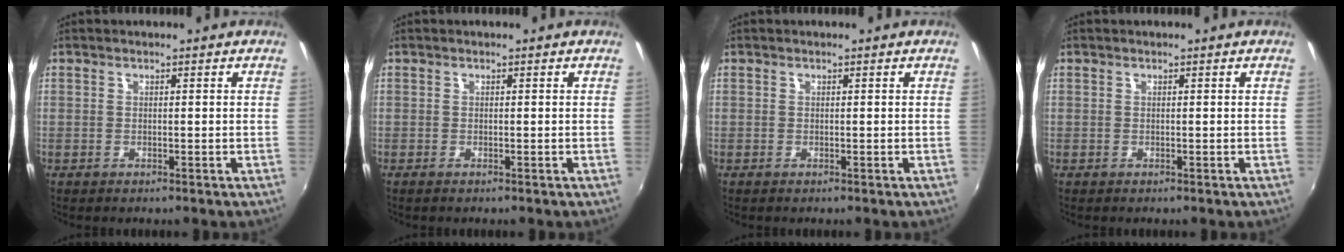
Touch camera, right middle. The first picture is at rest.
{"total": 0.0}
{"total": 0.0}
{"total": 0.0}